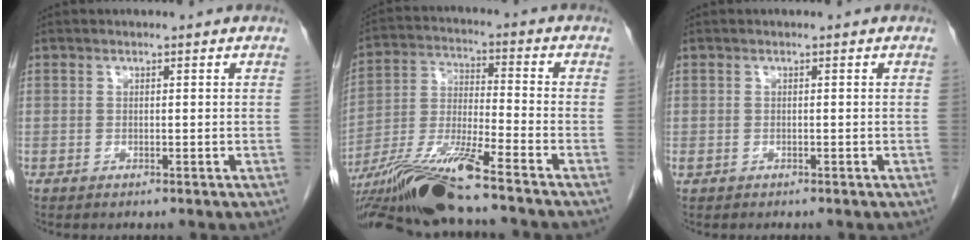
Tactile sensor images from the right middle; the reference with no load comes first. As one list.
[{"total": 15.3, "force": [-12.0, -0.7, 9.5], "torque": [-0.199, -0.022, -0.224]}, {"total": 0.6, "force": [-0.3, 0.4, 0.3], "torque": [-0.009, 0.001, -0.001]}]